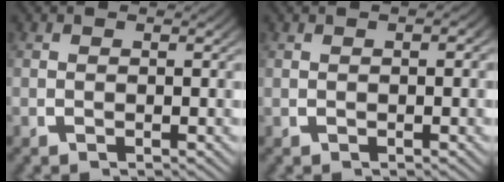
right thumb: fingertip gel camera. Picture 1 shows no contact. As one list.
[{"total": 0.7, "force": [0.1, 0.4, 0.6], "torque": [-0.007, -0.003, 0.003]}]